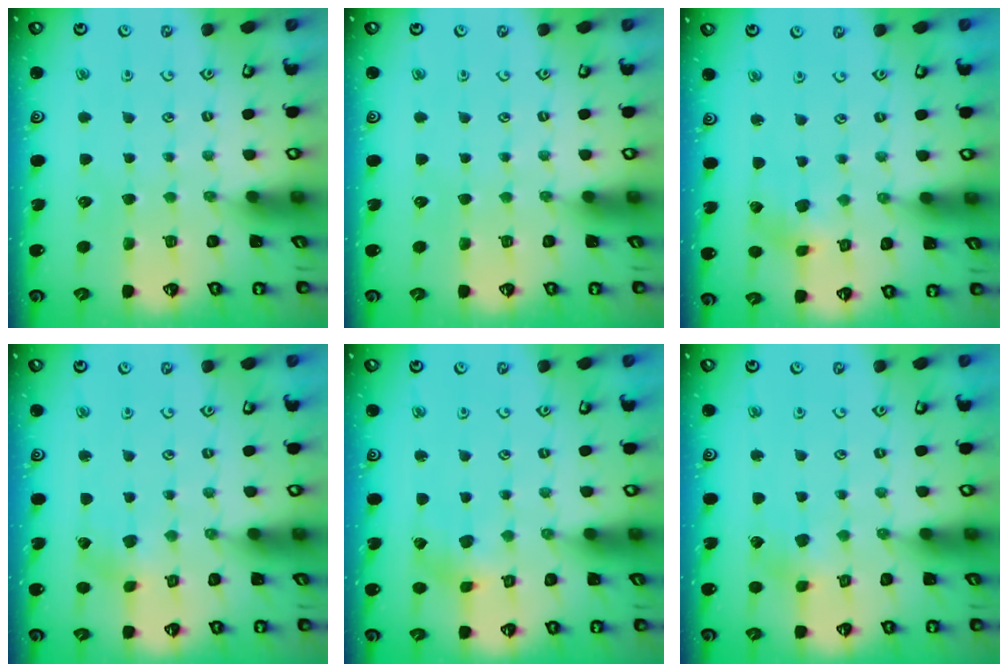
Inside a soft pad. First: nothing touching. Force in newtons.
{"total": 0.0}
{"total": 3.1, "press": 3.1, "slide": 0.4}
{"total": 1.9, "press": 1.9, "slide": 0.2}
{"total": 1.4, "press": 1.4, "slide": 0.2}
{"total": 3.3, "press": 3.3, "slide": 0.3}